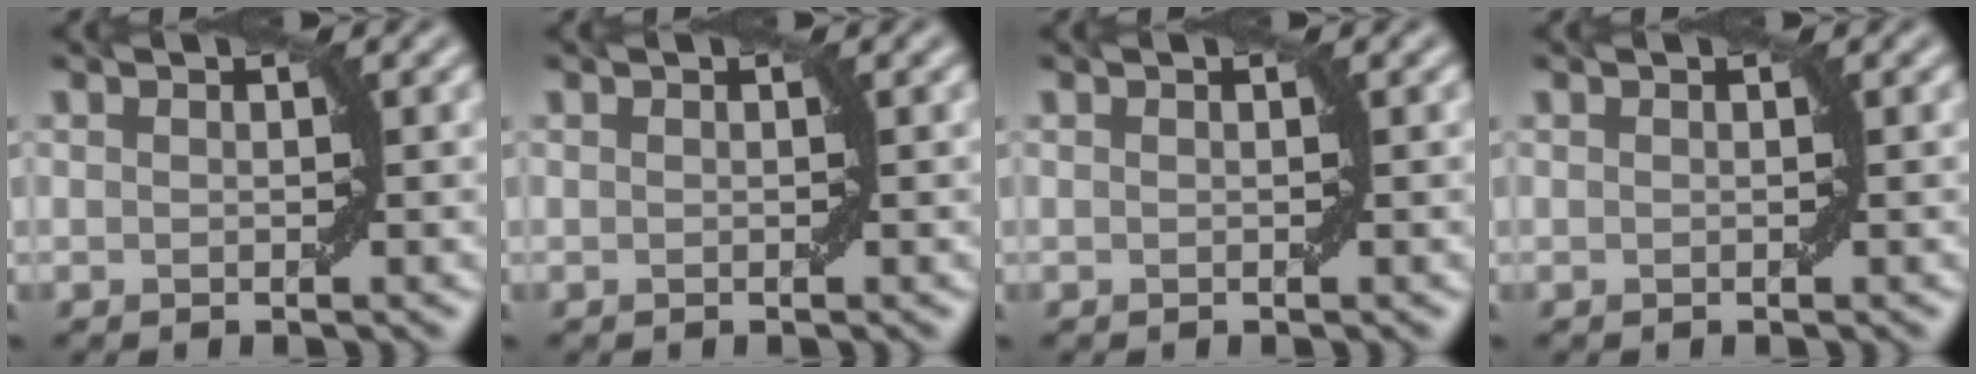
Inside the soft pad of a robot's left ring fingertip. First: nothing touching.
{"total": 0.0}
{"total": 0.0}
{"total": 0.0}